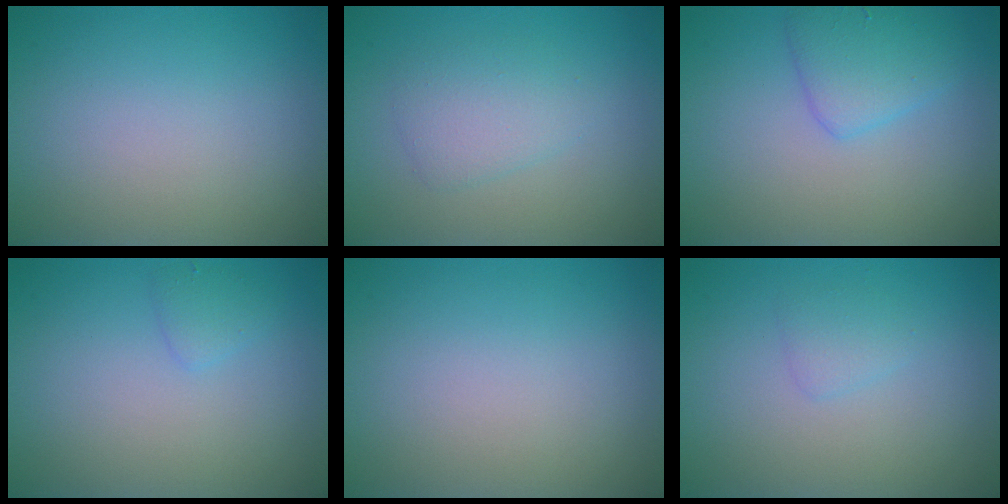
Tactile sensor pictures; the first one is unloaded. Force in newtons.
{"total": 2.4, "press": 2.4, "slide": 0.0}
{"total": 2.9, "press": 2.9, "slide": 0.1}
{"total": 1.0, "press": 1.0, "slide": 0.1}
{"total": 0.0}
{"total": 1.1, "press": 1.1, "slide": 0.0}